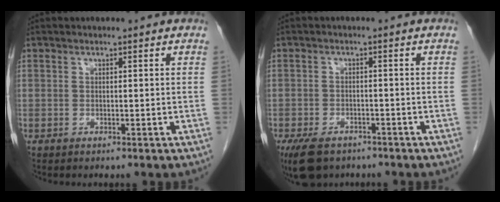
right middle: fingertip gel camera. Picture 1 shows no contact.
{"total": 7.2, "force": [-5.2, 3.7, 3.3], "torque": [-0.064, -0.007, -0.081]}